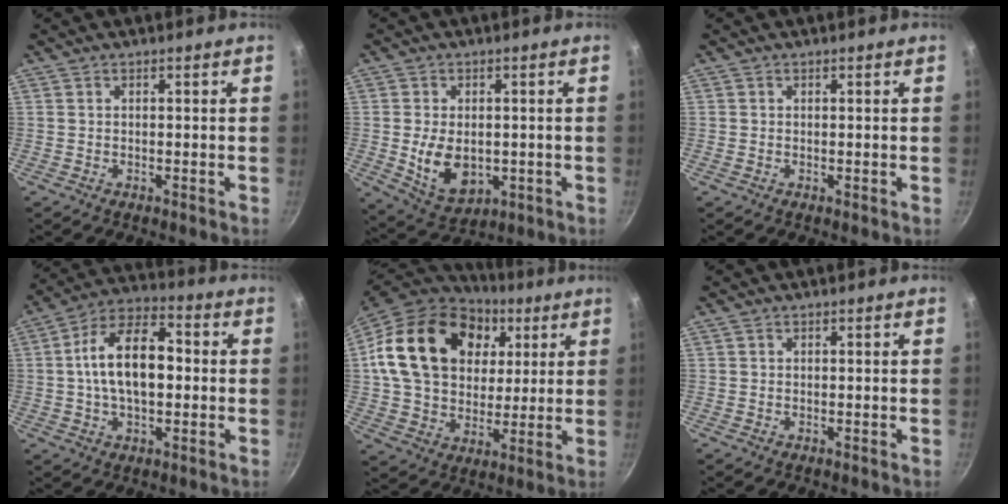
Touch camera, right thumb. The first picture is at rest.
{"total": 9.9, "force": [-0.7, 6.8, 7.1], "torque": [-0.110, -0.010, 0.006]}
{"total": 0.0}
{"total": 15.1, "force": [0.5, 8.6, 12.4], "torque": [-0.186, 0.036, -0.005]}
{"total": 25.2, "force": [7.6, 18.3, 15.5], "torque": [-0.254, 0.002, 0.130]}
{"total": 0.0}